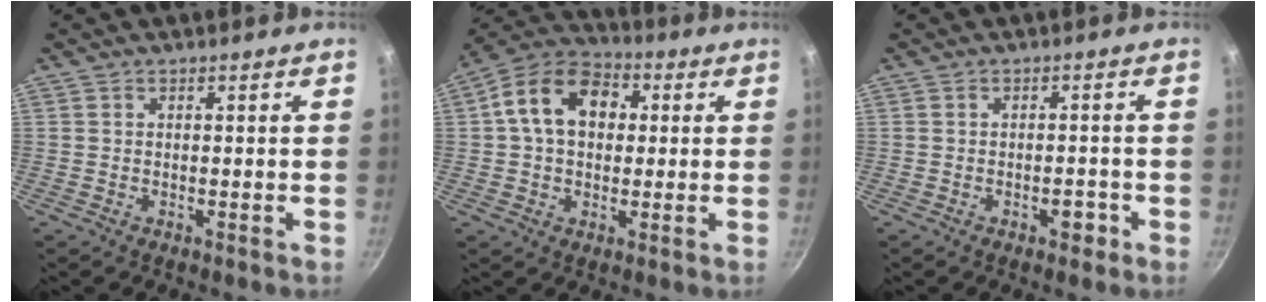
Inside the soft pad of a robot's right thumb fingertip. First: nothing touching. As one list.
[{"total": 13.4, "force": [2.3, 9.8, 8.9], "torque": [-0.117, 0.024, 0.019]}, {"total": 2.6, "force": [-1.3, 1.5, 1.7], "torque": [-0.011, 0.016, -0.016]}]